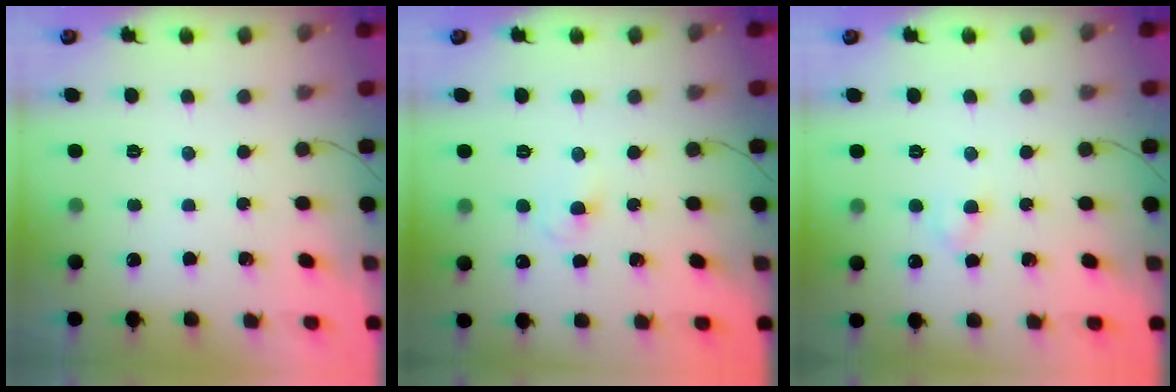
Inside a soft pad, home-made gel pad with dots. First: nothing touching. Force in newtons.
{"total": 2.2, "press": 2.0, "slide": 0.9}
{"total": 2.9, "press": 2.7, "slide": 1.1}